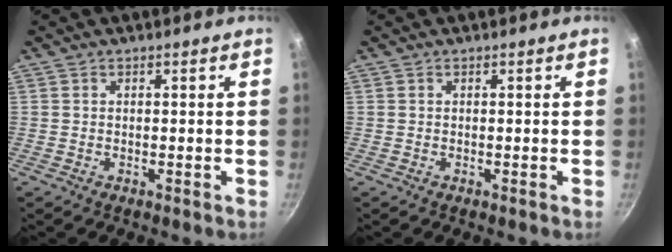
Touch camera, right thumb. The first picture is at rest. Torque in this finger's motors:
{"motor_torque": [0.01, 0.04, -0.10, -0.01, 0.00]}